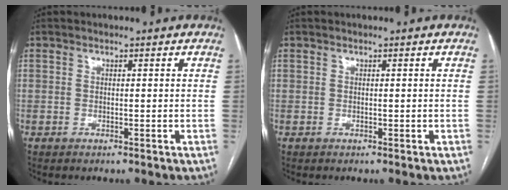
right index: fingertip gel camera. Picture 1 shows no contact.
{"total": 0.0}